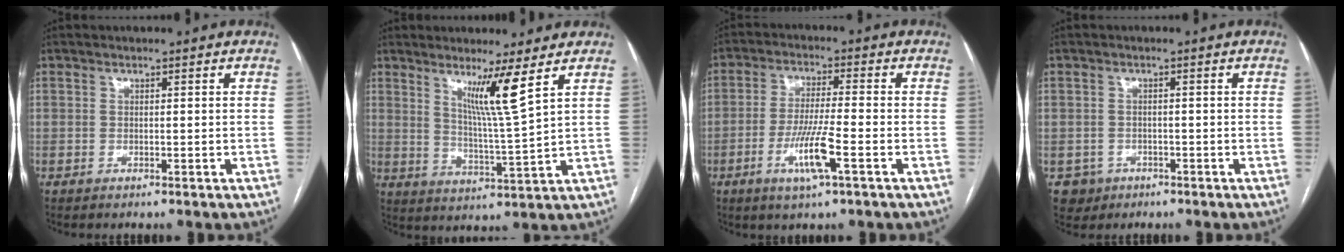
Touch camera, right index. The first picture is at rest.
{"total": 7.3, "force": [4.0, -2.0, 5.7], "torque": [-0.101, -0.026, 0.076]}
{"total": 8.0, "force": [-3.3, 0.1, 7.2], "torque": [-0.141, -0.010, -0.061]}
{"total": 3.5, "force": [-1.5, 3.1, -0.1], "torque": [0.007, 0.011, -0.021]}